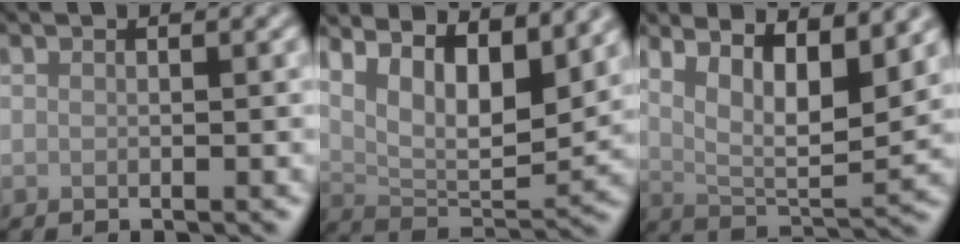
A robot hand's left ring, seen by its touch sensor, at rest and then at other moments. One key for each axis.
{"total": 9.9, "fx": 4.9, "fy": 3.9, "fz": 7.7, "tx": -0.126, "ty": -0.004, "tz": 0.083}
{"total": 9.1, "fx": 4.4, "fy": 2.8, "fz": 7.5, "tx": -0.119, "ty": 0.001, "tz": 0.072}